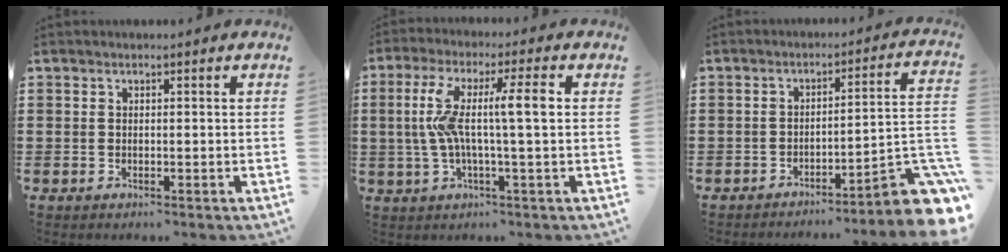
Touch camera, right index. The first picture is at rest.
{"total": 9.8, "force": [0.5, 1.1, 9.8], "torque": [-0.192, 0.001, -0.003]}
{"total": 6.5, "force": [-4.2, 0.8, 4.8], "torque": [-0.067, -0.015, -0.081]}